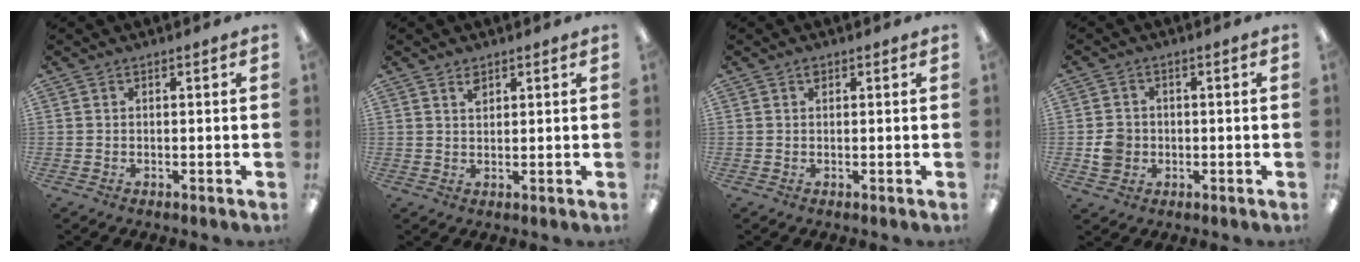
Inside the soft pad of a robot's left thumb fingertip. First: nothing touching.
{"total": 2.3, "force": [1.7, 1.1, 1.0], "torque": [-0.007, -0.007, 0.029]}
{"total": 0.8, "force": [0.5, 0.5, 0.4], "torque": [-0.010, 0.003, 0.009]}
{"total": 4.7, "force": [-0.8, 4.3, 1.7], "torque": [-0.024, 0.007, -0.012]}